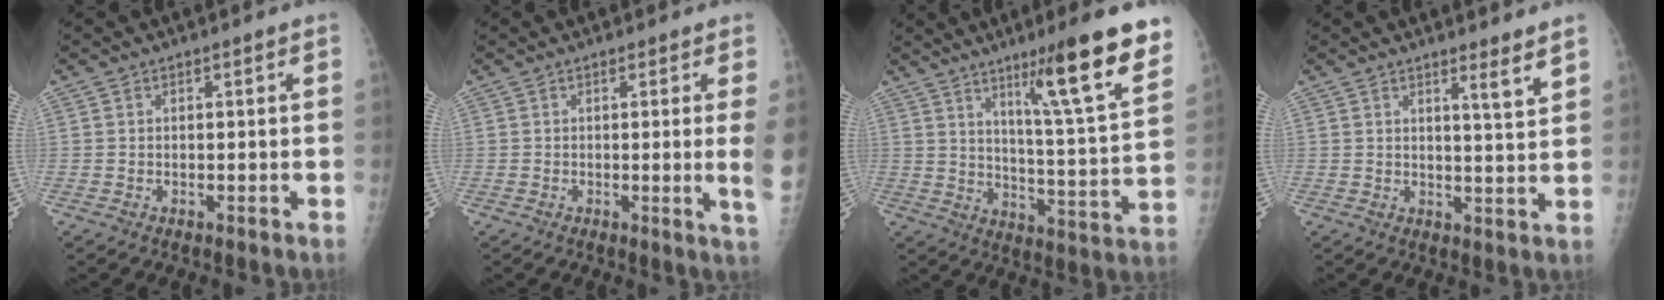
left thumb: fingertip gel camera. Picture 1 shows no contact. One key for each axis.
{"total": 4.4, "fx": 0.5, "fy": -1.1, "fz": 4.2, "tx": -0.068, "ty": -0.015, "tz": 0.004}
{"total": 17.9, "fx": 11.0, "fy": 1.3, "fz": 14.0, "tx": -0.178, "ty": -0.062, "tz": 0.165}
{"total": 4.1, "fx": 3.0, "fy": 0.0, "fz": 2.8, "tx": -0.035, "ty": -0.030, "tz": 0.043}